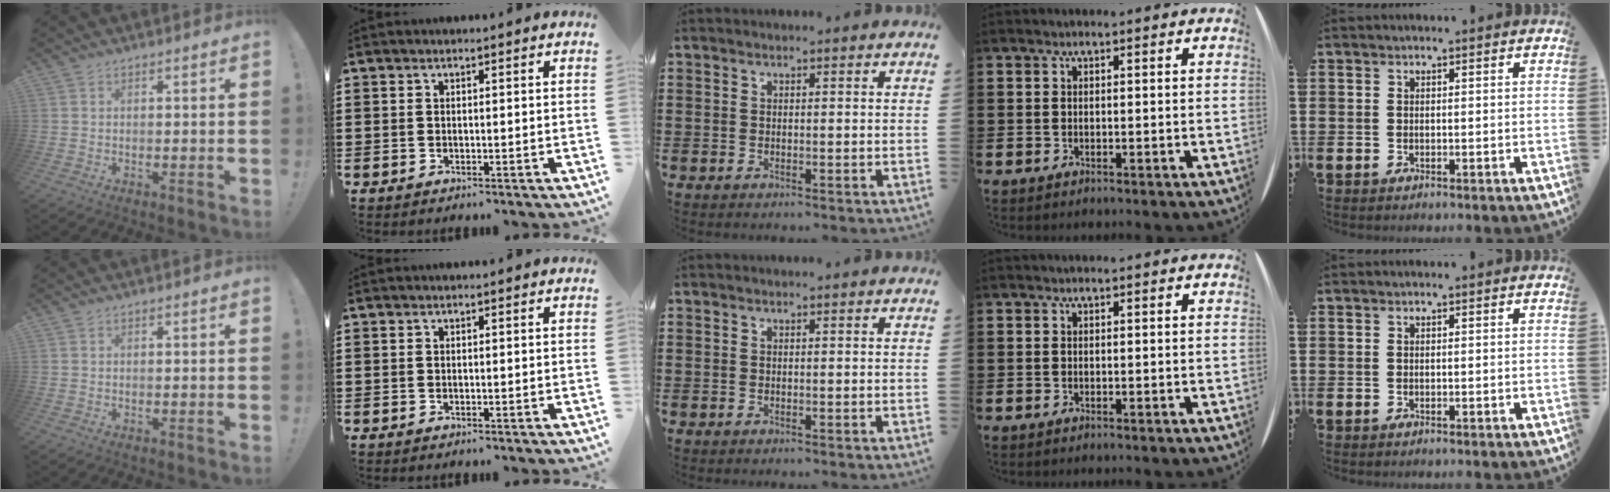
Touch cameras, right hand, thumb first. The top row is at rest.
{}